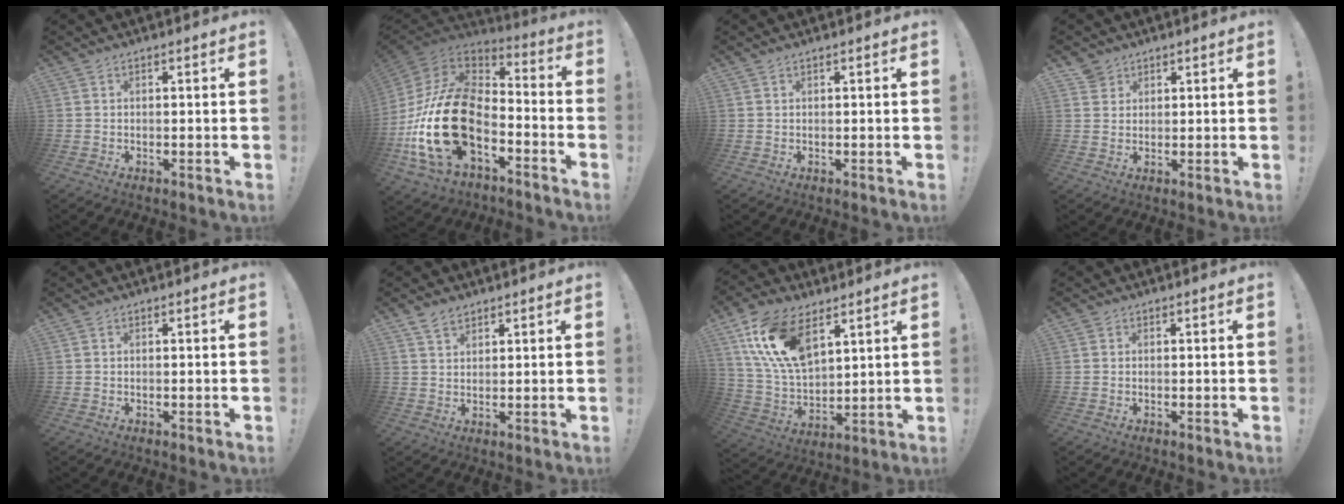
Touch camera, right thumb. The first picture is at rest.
{"total": 25.3, "force": [-6.6, 15.2, 19.2], "torque": [-0.404, 0.039, -0.099]}
{"total": 0.0}
{"total": 3.5, "force": [2.4, 2.5, 0.3], "torque": [0.005, -0.015, 0.043]}
{"total": 0.0}
{"total": 3.9, "force": [2.9, 2.1, 1.5], "torque": [-0.023, -0.015, 0.052]}
{"total": 17.7, "force": [9.5, 9.6, 11.4], "torque": [-0.238, -0.043, 0.176]}
{"total": 0.5, "force": [0.1, 0.5, -0.1], "torque": [0.008, -0.002, 0.001]}